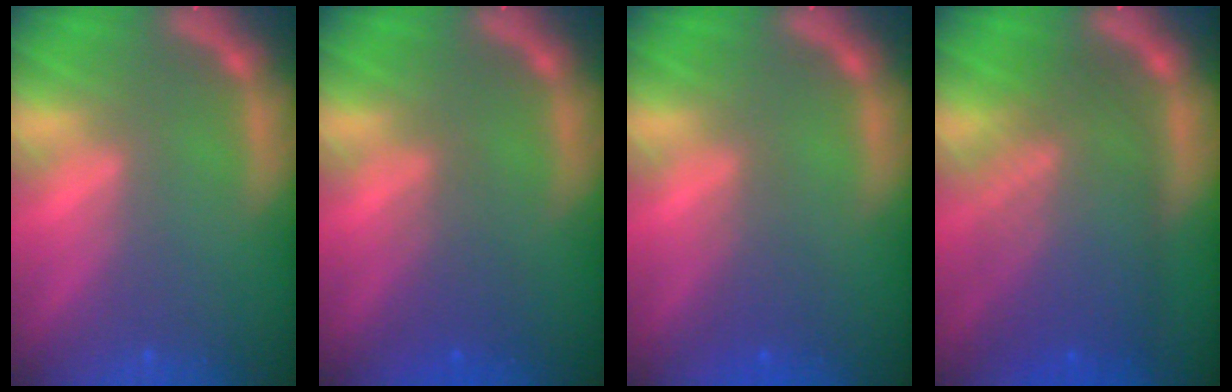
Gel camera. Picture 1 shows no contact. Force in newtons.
{"total": 2.5}
{"total": 2.0}
{"total": 9.1}